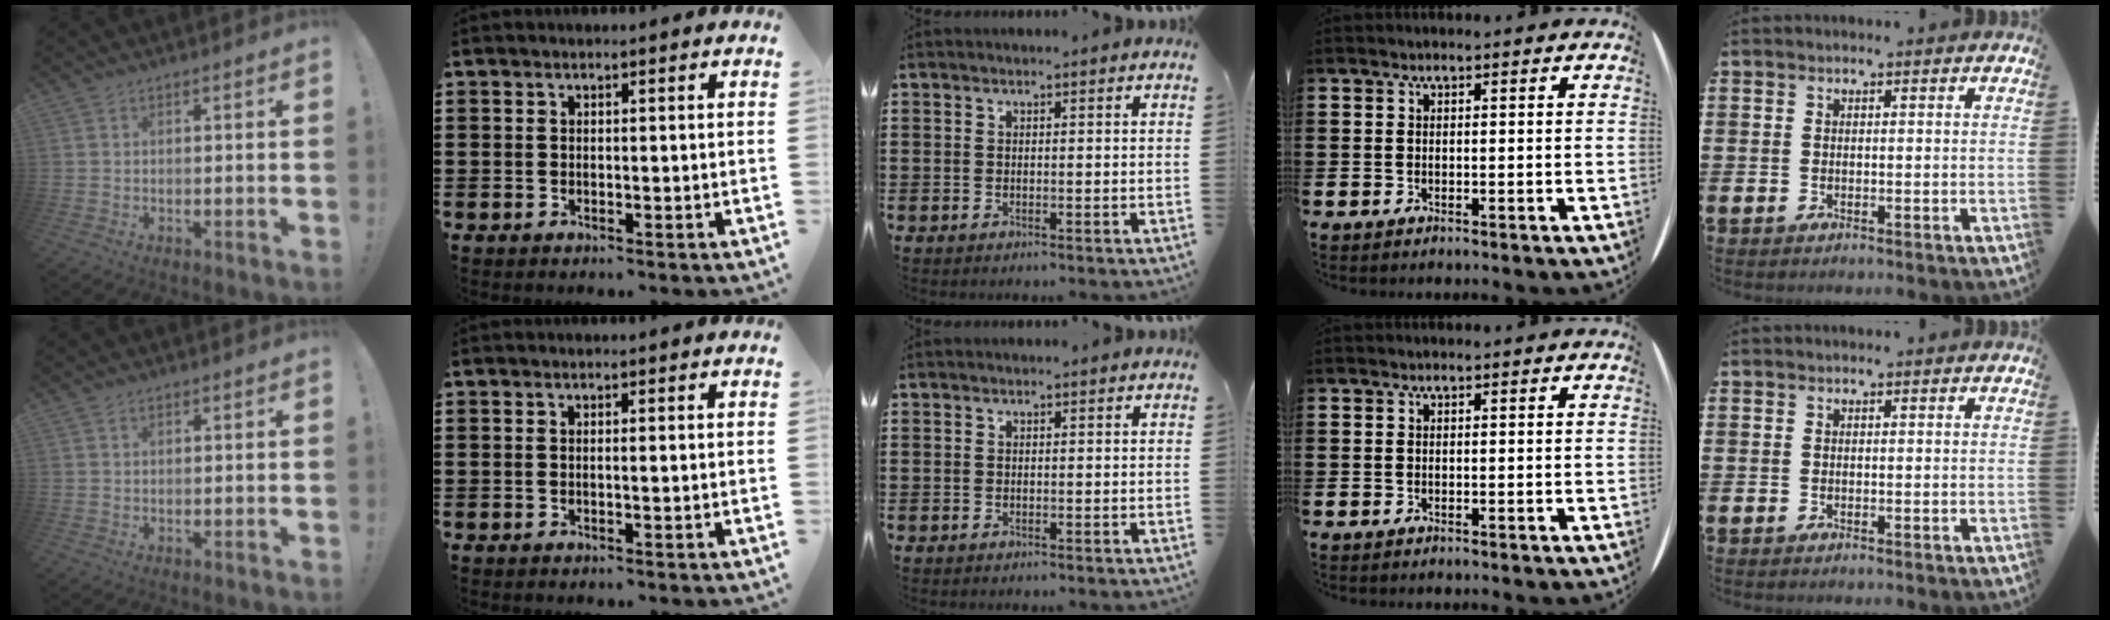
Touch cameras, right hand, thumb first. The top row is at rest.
{"thumb": {"total": 0.6, "force": [0.4, 0.4, 0.3], "torque": [-0.002, -0.001, 0.008]}, "index": {"total": 0.6, "force": [-0.1, 0.0, 0.5], "torque": [-0.010, -0.002, -0.001]}}